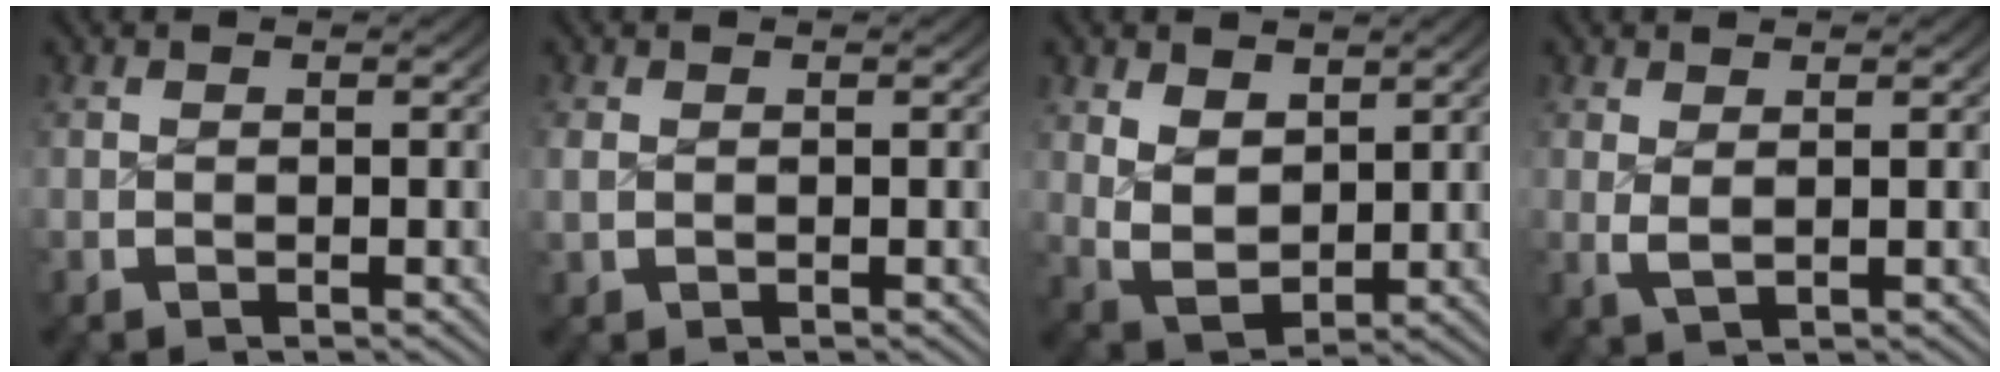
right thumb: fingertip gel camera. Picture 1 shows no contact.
{"total": 1.1, "force": [0.2, 0.9, 0.5], "torque": [-0.017, -0.003, 0.008]}
{"total": 5.6, "force": [0.5, 4.2, 3.6], "torque": [-0.092, -0.034, 0.028]}
{"total": 1.5, "force": [0.7, 0.6, 1.2], "torque": [-0.029, -0.008, 0.022]}